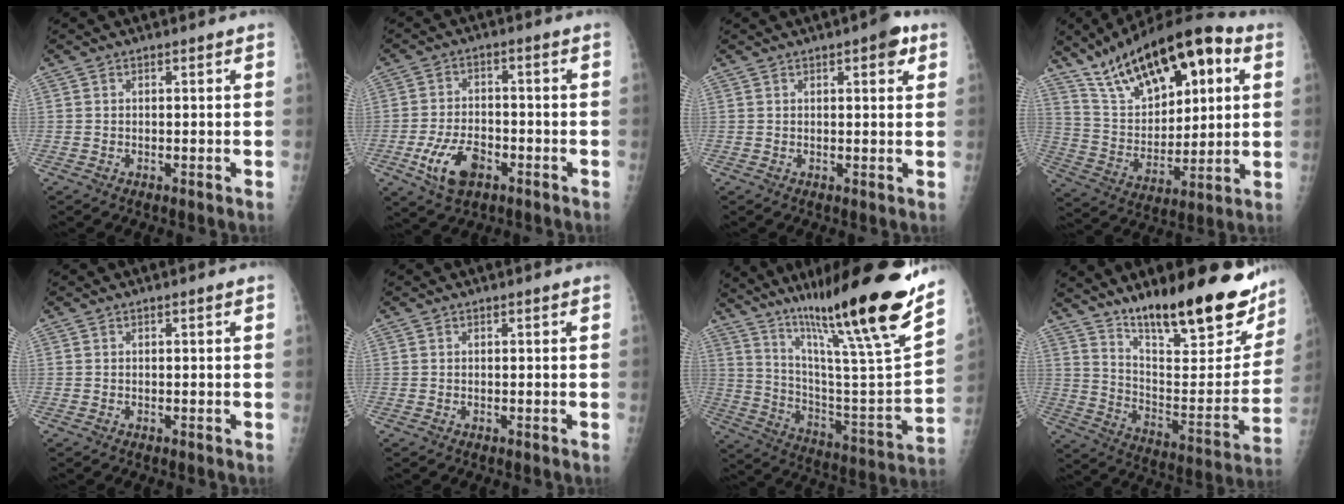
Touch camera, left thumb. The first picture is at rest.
{"total": 8.8, "force": [-4.0, 4.9, 6.1], "torque": [-0.112, 0.017, -0.066]}
{"total": 4.0, "force": [2.1, 1.4, 3.2], "torque": [-0.031, -0.004, 0.020]}
{"total": 23.6, "force": [11.9, 10.7, 17.3], "torque": [-0.248, -0.025, 0.214]}
{"total": 0.0}
{"total": 0.0}
{"total": 28.6, "force": [20.3, 1.8, 20.1], "torque": [-0.300, -0.097, 0.327]}
{"total": 27.0, "force": [18.8, 7.5, 17.8], "torque": [-0.222, -0.093, 0.288]}